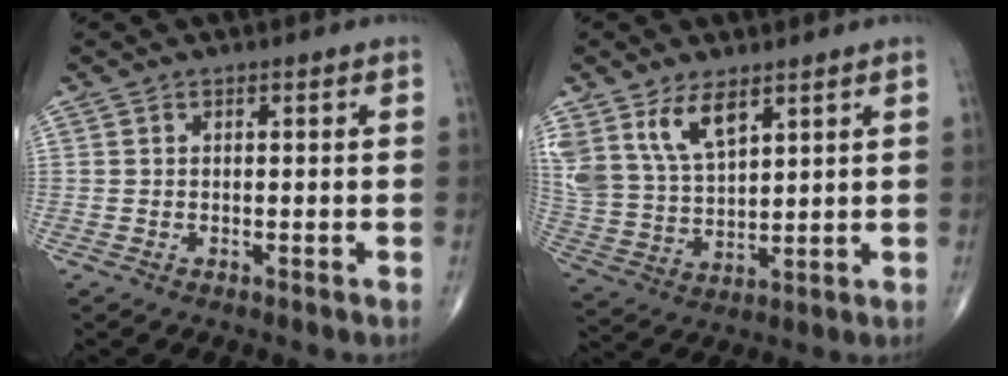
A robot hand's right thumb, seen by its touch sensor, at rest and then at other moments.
{"total": 10.8, "force": [6.5, 5.3, 6.9], "torque": [-0.126, -0.024, 0.141]}